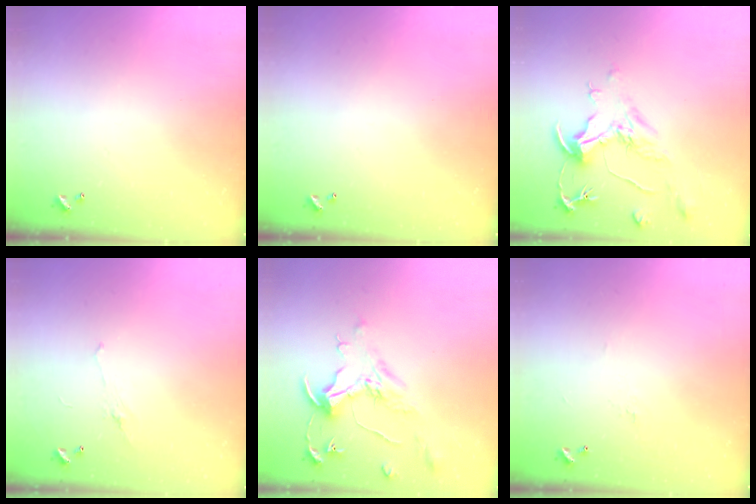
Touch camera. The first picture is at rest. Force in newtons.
{"total": 0.0}
{"total": 2.0, "press": 1.5, "slide": 1.3}
{"total": 2.2, "press": 2.1, "slide": 0.8}
{"total": 1.6, "press": 1.4, "slide": 0.7}
{"total": 1.6, "press": 1.5, "slide": 0.5}